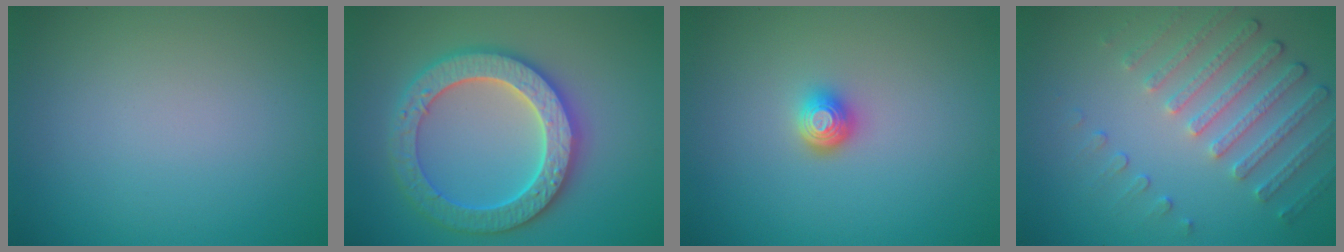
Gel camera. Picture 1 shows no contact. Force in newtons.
{"total": 6.4, "press": 6.3, "slide": 1.4}
{"total": 1.8, "press": 1.3, "slide": 1.2}
{"total": 4.6, "press": 3.4, "slide": 3.1}